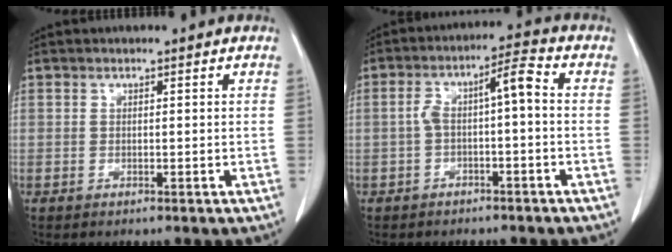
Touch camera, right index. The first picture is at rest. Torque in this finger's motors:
{"motor_torque": [0.42, -0.05, 0.17, 0.06]}